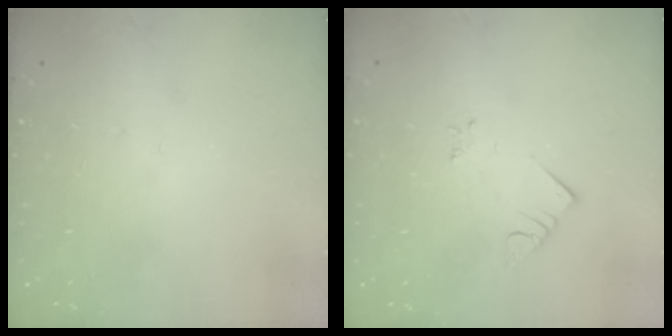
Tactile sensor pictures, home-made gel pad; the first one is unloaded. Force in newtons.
{"total": 2.7, "press": 2.7, "slide": 0.2}